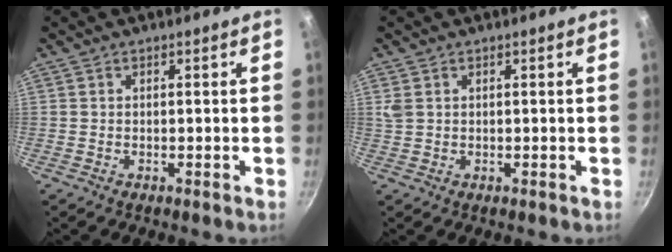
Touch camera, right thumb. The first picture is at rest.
{"total": 1.8, "force": [0.7, 1.3, 1.0], "torque": [-0.020, 0.003, 0.017]}